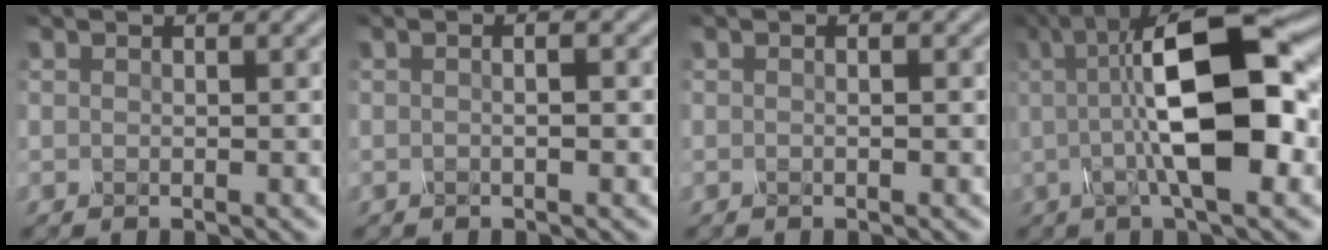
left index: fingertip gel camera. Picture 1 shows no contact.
{"total": 2.9, "force": [0.7, 1.4, 2.4], "torque": [-0.004, 0.004, -0.018]}
{"total": 1.6, "force": [0.5, 0.8, 1.3], "torque": [0.002, -0.002, -0.014]}
{"total": 11.8, "force": [1.2, 3.4, 11.3], "torque": [-0.173, 0.019, 0.012]}